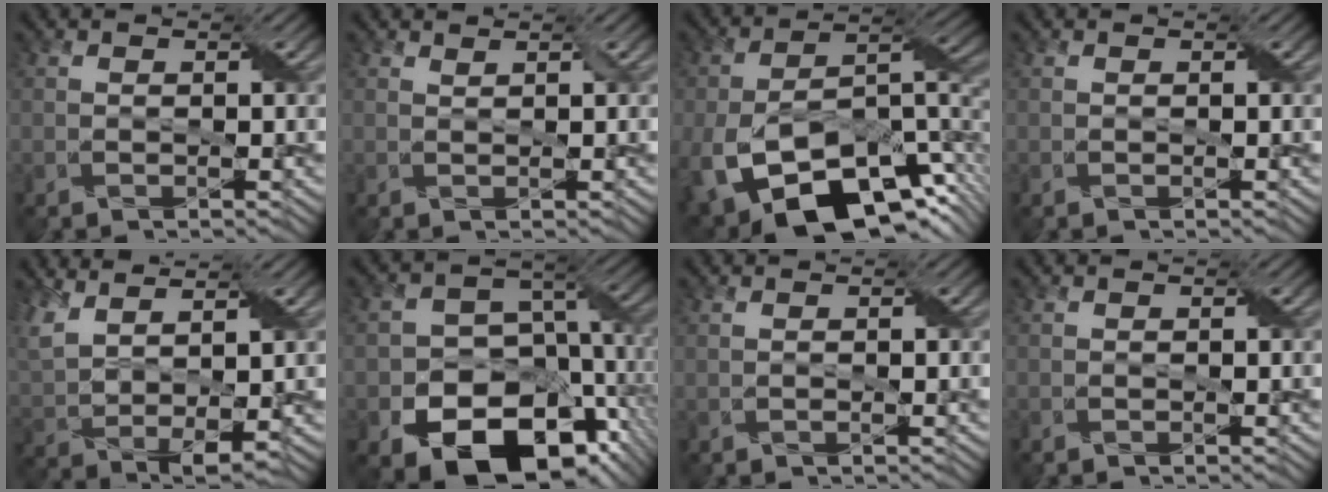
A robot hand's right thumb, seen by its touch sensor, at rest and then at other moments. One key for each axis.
{"total": 0.8, "fx": 0.8, "fy": 0.1, "fz": 0.0, "tx": -0.002, "ty": 0.000, "tz": 0.016}
{"total": 17.2, "fx": -8.3, "fy": 9.4, "fz": 11.8, "tx": -0.242, "ty": -0.038, "tz": -0.130}
{"total": 0.0}
{"total": 8.7, "fx": 4.4, "fy": 3.2, "fz": 6.8, "tx": -0.165, "ty": -0.010, "tz": 0.099}
{"total": 18.5, "fx": -7.7, "fy": 13.1, "fz": 10.4, "tx": -0.151, "ty": -0.036, "tz": -0.097}
{"total": 0.0}
{"total": 0.0}